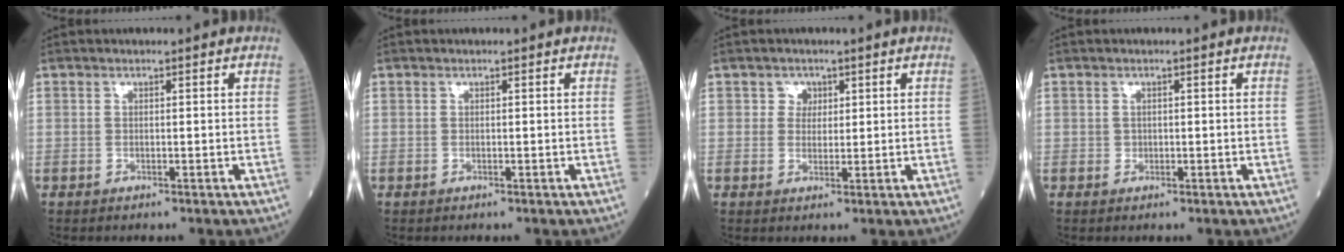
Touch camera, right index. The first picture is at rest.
{"total": 0.0}
{"total": 2.0, "force": [0.9, 1.7, 0.4], "torque": [0.000, 0.000, 0.010]}
{"total": 0.5, "force": [0.0, 0.5, 0.1], "torque": [0.001, 0.003, -0.002]}